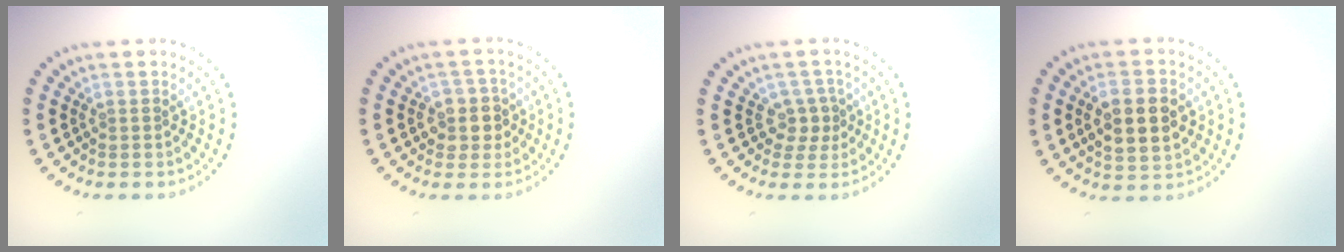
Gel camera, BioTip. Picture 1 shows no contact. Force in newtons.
{"total": 2.7, "press": 2.4, "slide": 1.2}
{"total": 1.9, "press": 1.4, "slide": 1.2}
{"total": 5.1, "press": 5.0, "slide": 0.2}